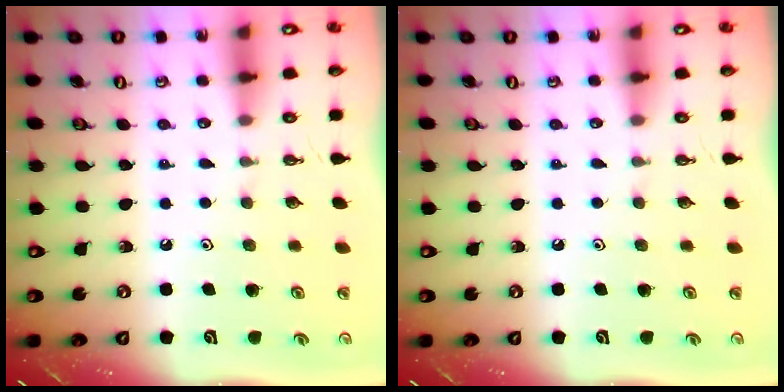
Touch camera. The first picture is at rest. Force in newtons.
{"total": 0.0}